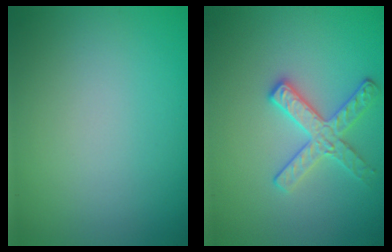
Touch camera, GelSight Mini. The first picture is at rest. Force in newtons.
{"total": 2.8, "press": 2.7, "slide": 0.5}